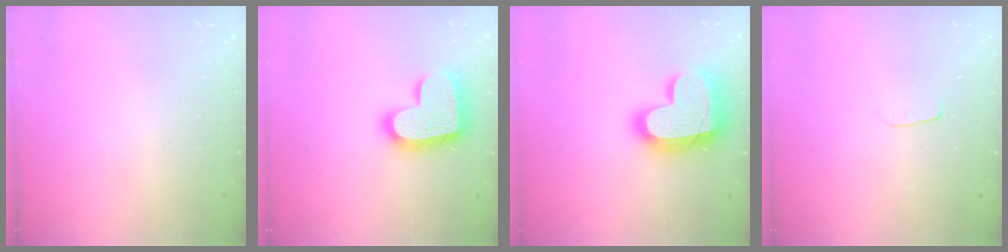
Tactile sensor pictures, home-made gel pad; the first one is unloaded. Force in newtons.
{"total": 18.7, "press": 18.6, "slide": 1.1}
{"total": 21.5, "press": 21.5, "slide": 1.6}
{"total": 3.7, "press": 3.7, "slide": 0.3}